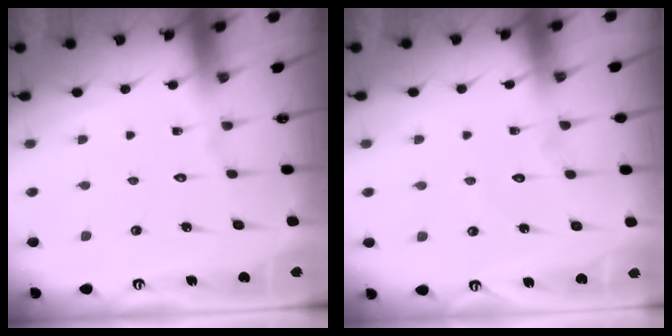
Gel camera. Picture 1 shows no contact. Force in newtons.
{"total": 2.7, "press": 2.7, "slide": 0.2}